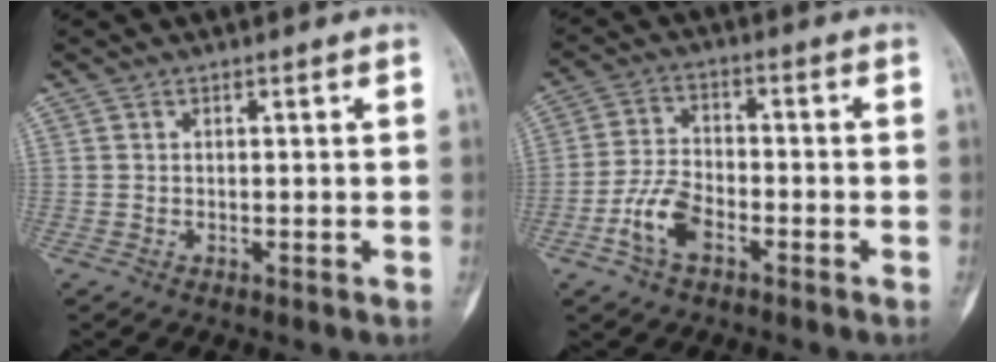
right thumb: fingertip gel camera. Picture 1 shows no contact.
{"total": 6.5, "force": [-3.0, 3.6, 4.5], "torque": [-0.089, 0.021, -0.061]}